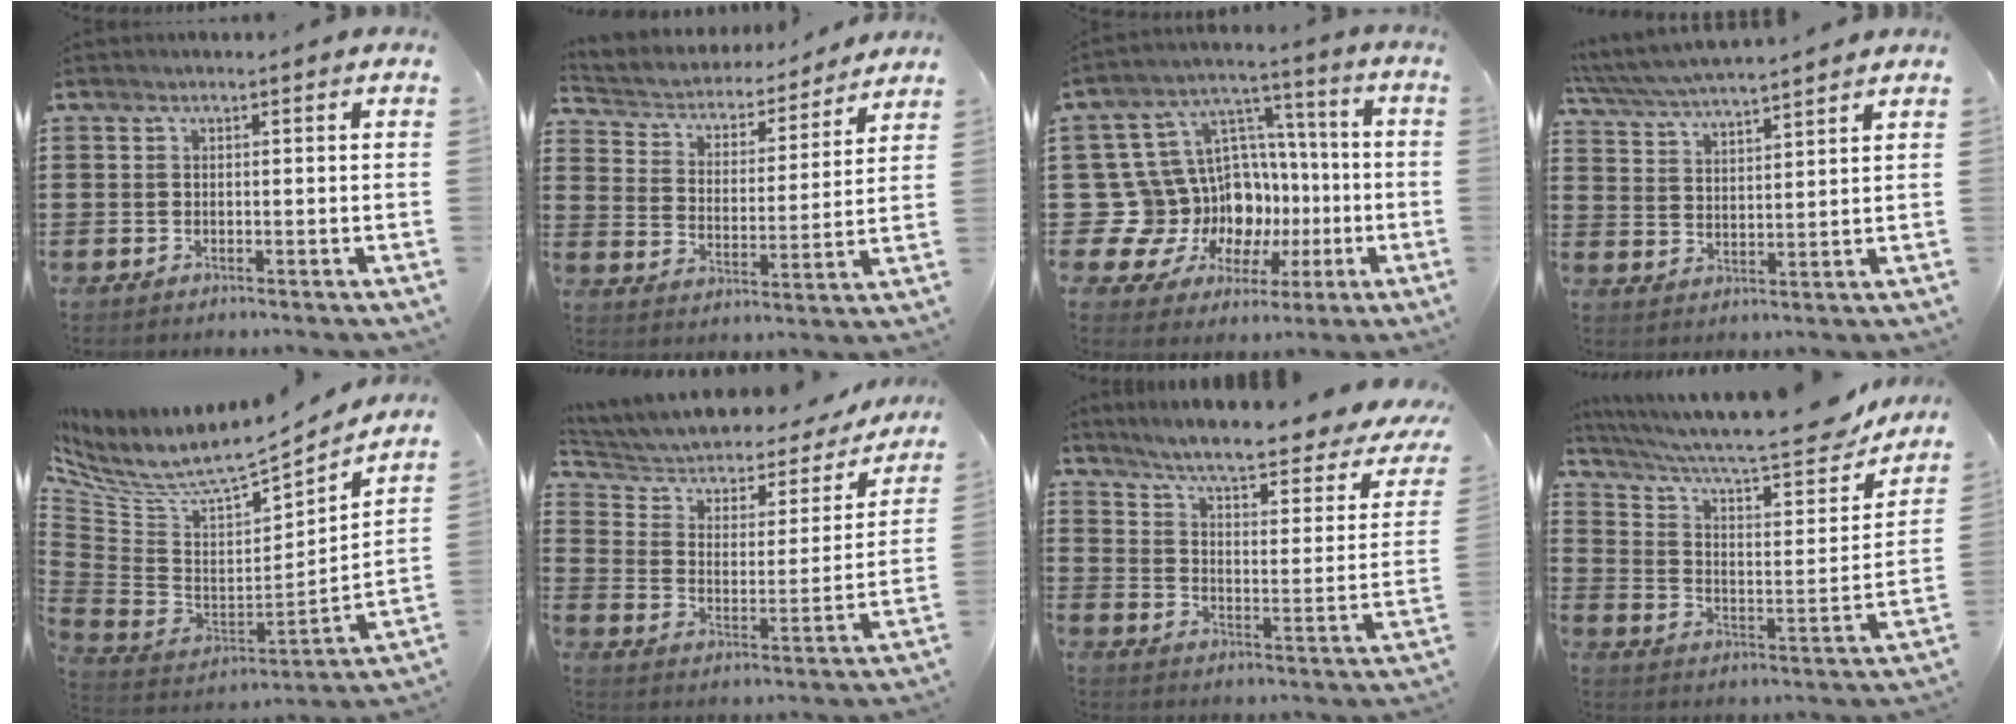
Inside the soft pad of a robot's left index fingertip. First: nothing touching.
{"total": 3.7, "force": [3.5, 1.1, 0.6], "torque": [-0.034, -0.028, 0.052]}
{"total": 15.0, "force": [-2.8, 13.9, 4.8], "torque": [-0.144, -0.027, -0.008]}
{"total": 5.0, "force": [4.8, 0.0, 1.4], "torque": [-0.046, -0.026, 0.082]}
{"total": 7.0, "force": [5.4, 1.7, 4.1], "torque": [-0.105, -0.055, 0.087]}
{"total": 4.4, "force": [3.1, 2.6, 1.7], "torque": [-0.056, -0.023, 0.044]}
{"total": 6.2, "force": [4.9, -0.1, 3.8], "torque": [-0.092, -0.041, 0.076]}
{"total": 11.5, "force": [9.4, 1.7, 6.3], "torque": [-0.127, -0.066, 0.151]}